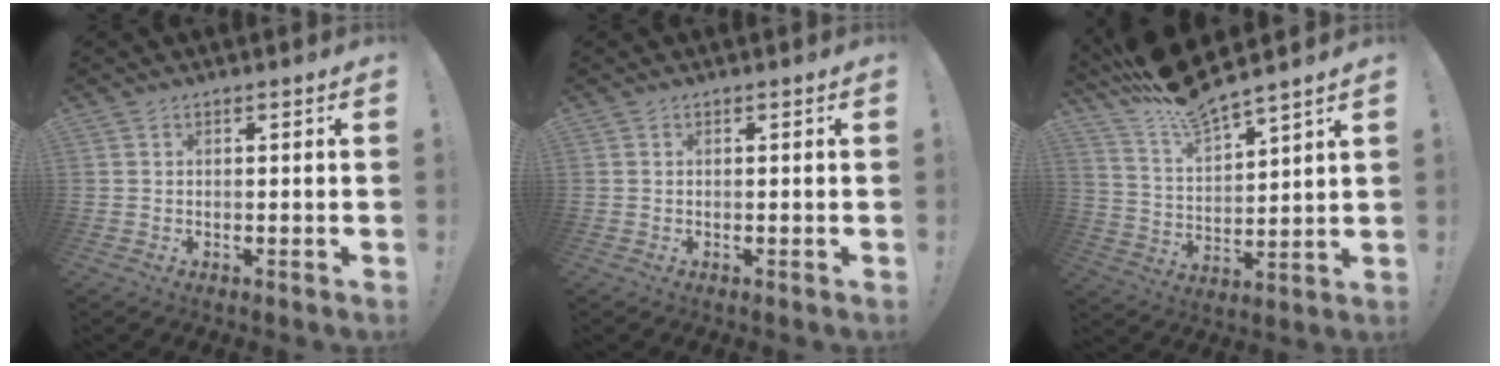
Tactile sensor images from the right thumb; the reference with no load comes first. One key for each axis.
{"total": 0.0}
{"total": 11.0, "fx": 10.2, "fy": 1.5, "fz": 3.8, "tx": -0.094, "ty": -0.083, "tz": 0.177}